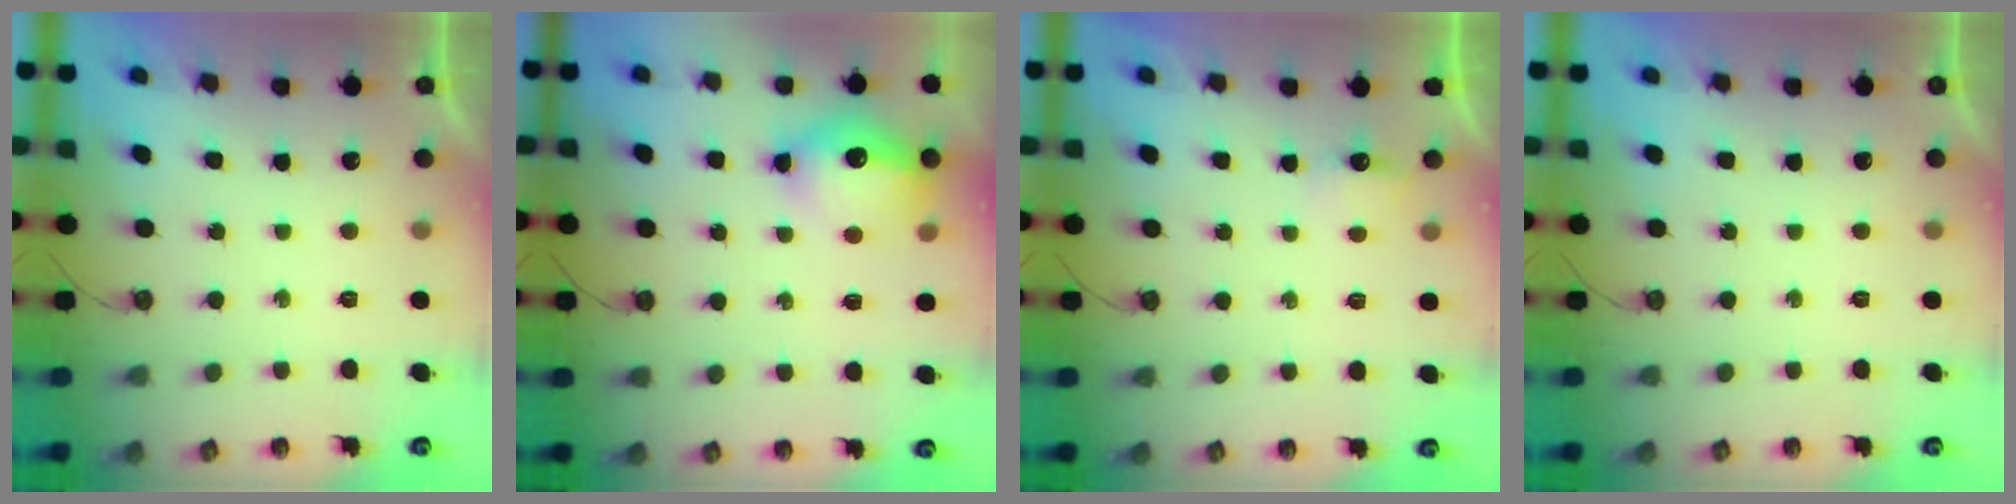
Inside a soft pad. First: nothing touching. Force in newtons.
{"total": 12.9, "press": 12.8, "slide": 1.4}
{"total": 2.7, "press": 2.6, "slide": 0.4}
{"total": 0.0}